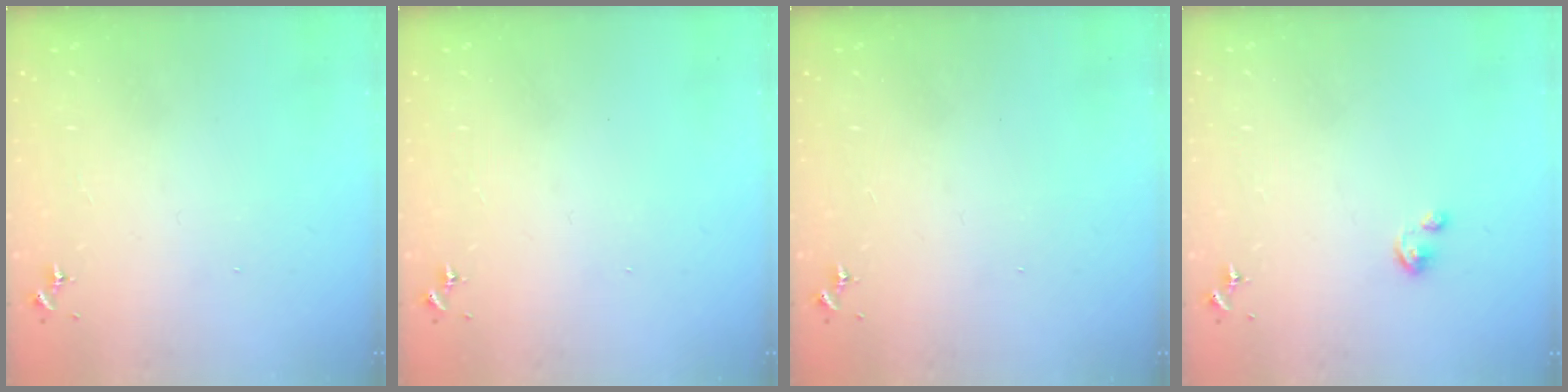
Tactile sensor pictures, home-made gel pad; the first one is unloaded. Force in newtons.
{"total": 0.0}
{"total": 0.0}
{"total": 2.2, "press": 2.2, "slide": 0.2}